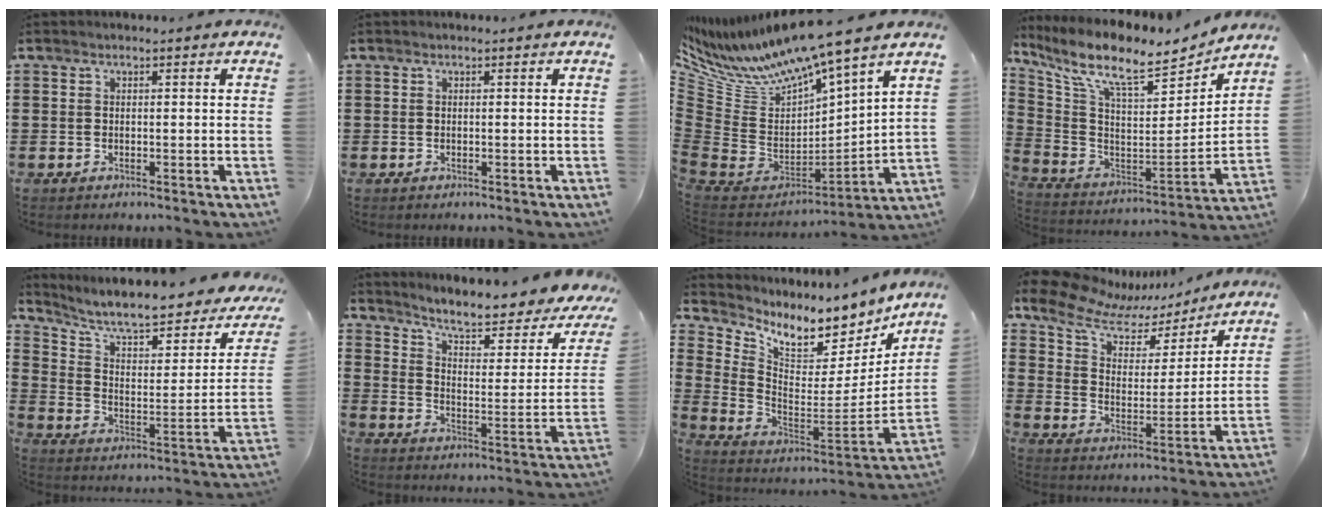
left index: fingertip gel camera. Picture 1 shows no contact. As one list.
[{"total": 0.0}, {"total": 9.9, "force": [8.7, 1.5, 4.5], "torque": [-0.133, -0.073, 0.146]}, {"total": 11.4, "force": [9.3, 2.2, 6.2], "torque": [-0.151, -0.066, 0.157]}, {"total": 8.6, "force": [7.0, 1.5, 4.7], "torque": [-0.113, -0.053, 0.115]}, {"total": 6.6, "force": [5.3, 0.9, 3.8], "torque": [-0.089, -0.043, 0.083]}, {"total": 8.2, "force": [7.1, 2.6, 3.1], "torque": [-0.084, -0.068, 0.120]}, {"total": 10.3, "force": [8.2, 4.2, 4.5], "torque": [-0.120, -0.039, 0.143]}]